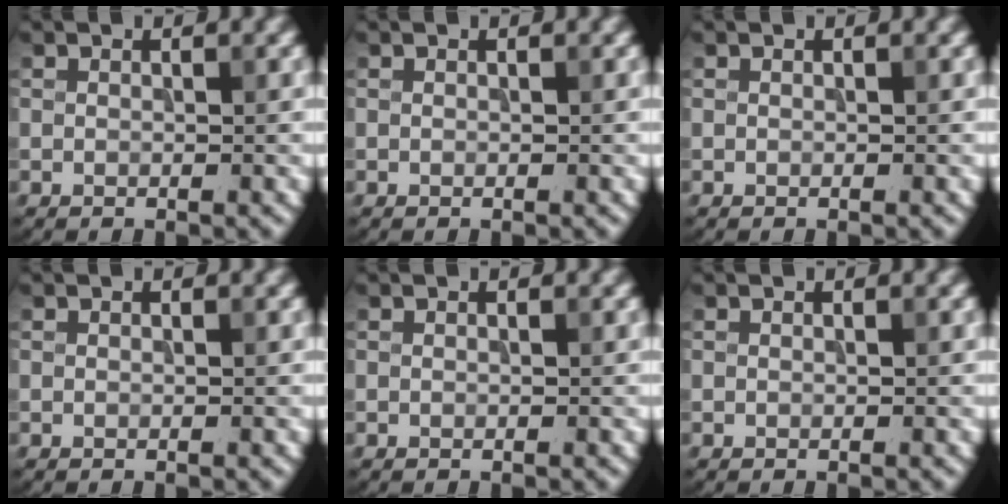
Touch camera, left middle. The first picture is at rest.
{"total": 0.0}
{"total": 0.0}
{"total": 0.0}
{"total": 0.0}
{"total": 0.0}